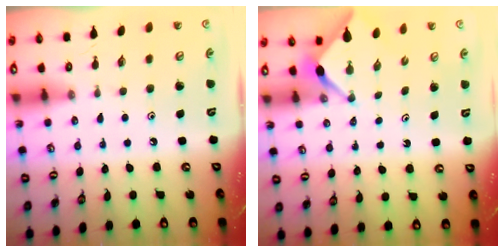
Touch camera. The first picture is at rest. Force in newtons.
{"total": 2.5, "press": 2.5, "slide": 0.3}